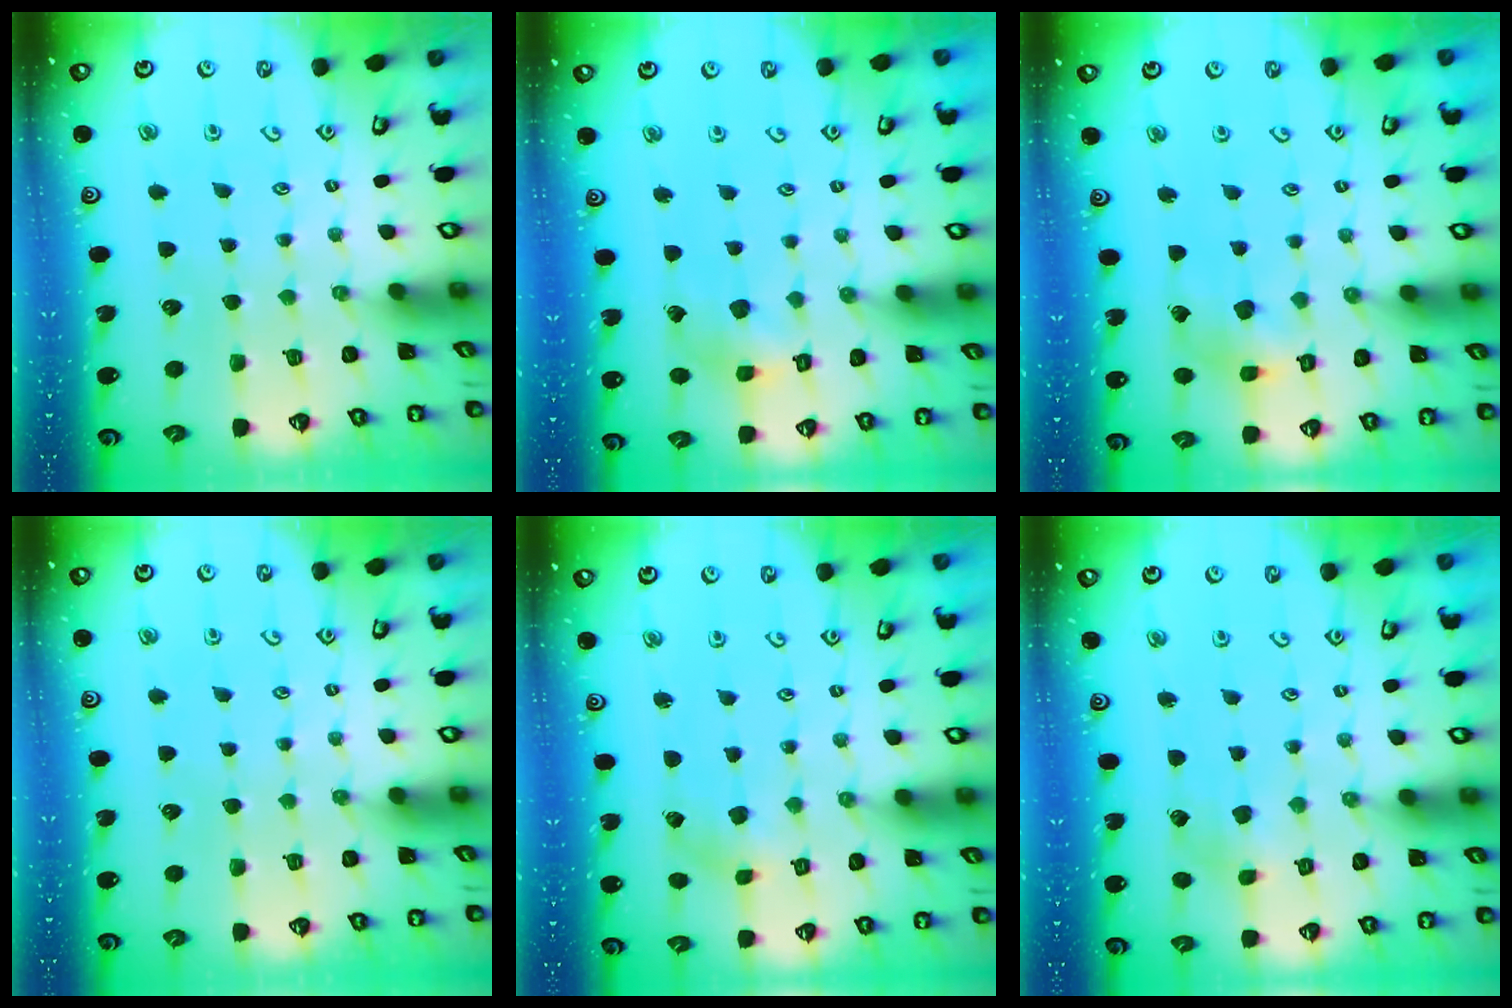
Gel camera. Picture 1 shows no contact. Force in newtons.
{"total": 6.2, "press": 6.2, "slide": 0.4}
{"total": 8.0, "press": 8.0, "slide": 0.9}
{"total": 0.0}
{"total": 0.0}
{"total": 2.9, "press": 2.9, "slide": 0.1}